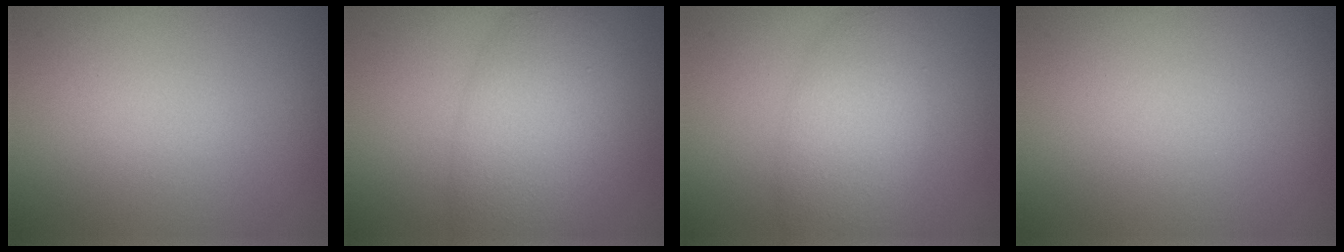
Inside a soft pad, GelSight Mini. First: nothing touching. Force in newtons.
{"total": 6.5, "press": 6.5, "slide": 0.2}
{"total": 4.6, "press": 4.6, "slide": 0.2}
{"total": 0.0}